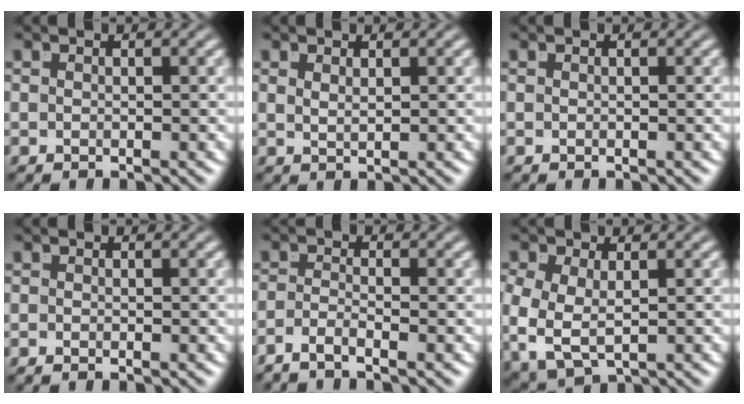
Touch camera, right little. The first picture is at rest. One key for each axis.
{"total": 1.2, "fx": 0.6, "fy": -0.9, "fz": 0.4, "tx": -0.007, "ty": -0.012, "tz": 0.025}
{"total": 0.0}
{"total": 0.7, "fx": -0.6, "fy": -0.4, "fz": 0.2, "tx": 0.001, "ty": -0.005, "tz": -0.007}
{"total": 2.5, "fx": -2.1, "fy": -0.4, "fz": 1.2, "tx": -0.022, "ty": -0.014, "tz": -0.033}
{"total": 6.8, "fx": -1.0, "fy": 5.5, "fz": 4.0, "tx": -0.114, "ty": -0.041, "tz": 0.004}